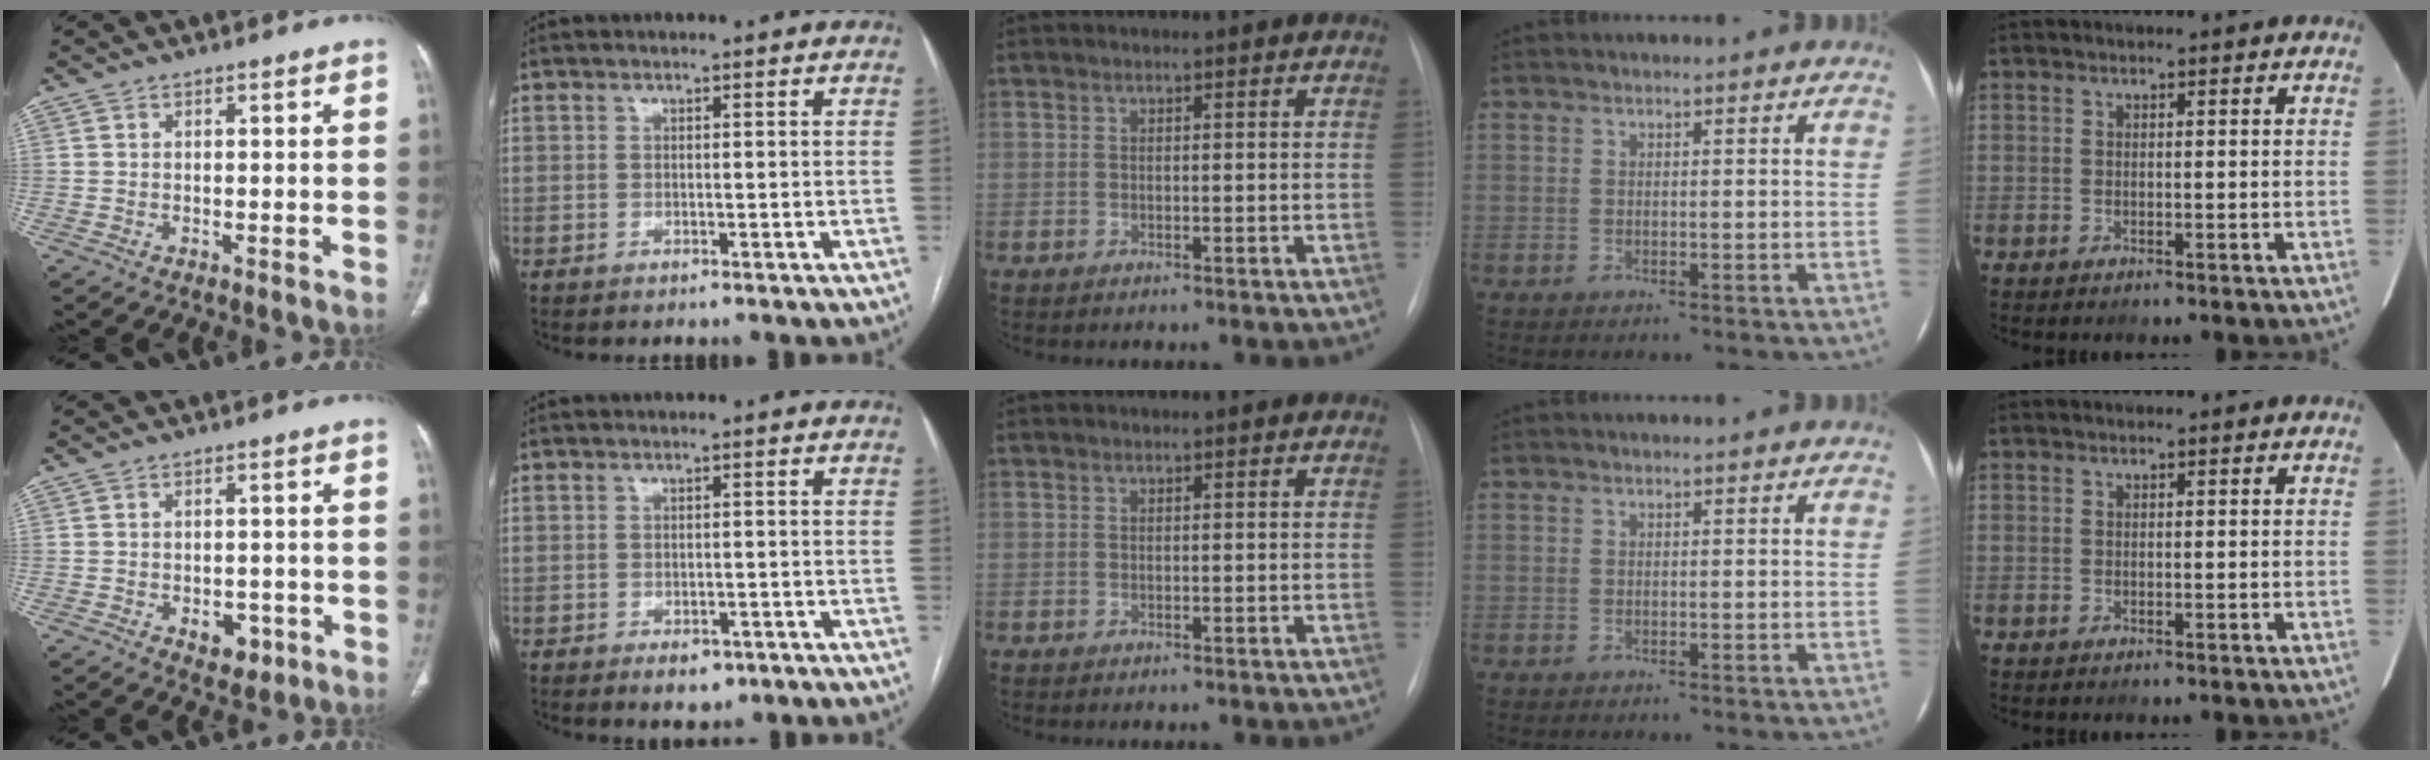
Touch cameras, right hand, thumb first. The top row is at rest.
{"thumb": {"total": 4.9, "force": [-1.9, 3.2, 3.2], "torque": [-0.025, 0.006, -0.015]}, "index": {"total": 3.3, "force": [-1.9, 1.9, 2.0], "torque": [-0.024, 0.000, -0.015]}}